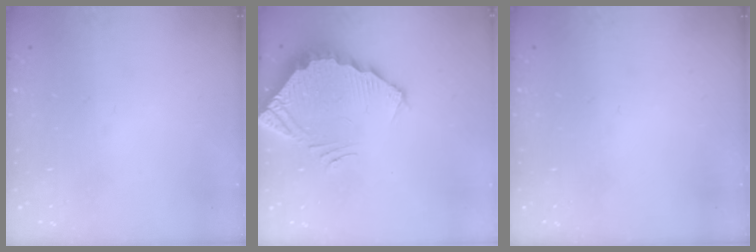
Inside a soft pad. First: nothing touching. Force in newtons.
{"total": 3.5, "press": 3.5, "slide": 0.2}
{"total": 0.0}